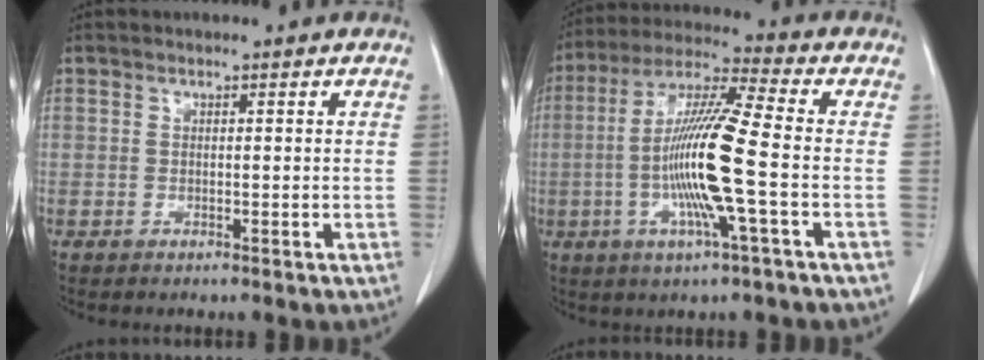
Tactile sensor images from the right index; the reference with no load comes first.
{"total": 14.1, "force": [-2.4, -0.2, 13.8], "torque": [-0.271, -0.002, -0.054]}